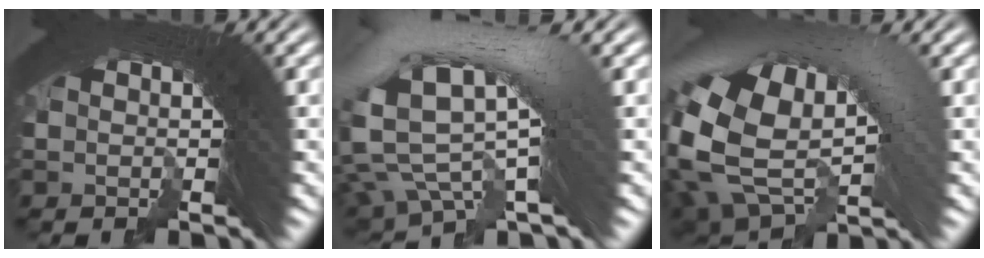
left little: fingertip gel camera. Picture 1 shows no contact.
{"total": 7.8, "force": [1.4, 4.3, 6.3], "torque": [-0.117, 0.023, 0.018]}
{"total": 10.0, "force": [0.1, 7.4, 6.7], "torque": [-0.150, -0.013, 0.011]}